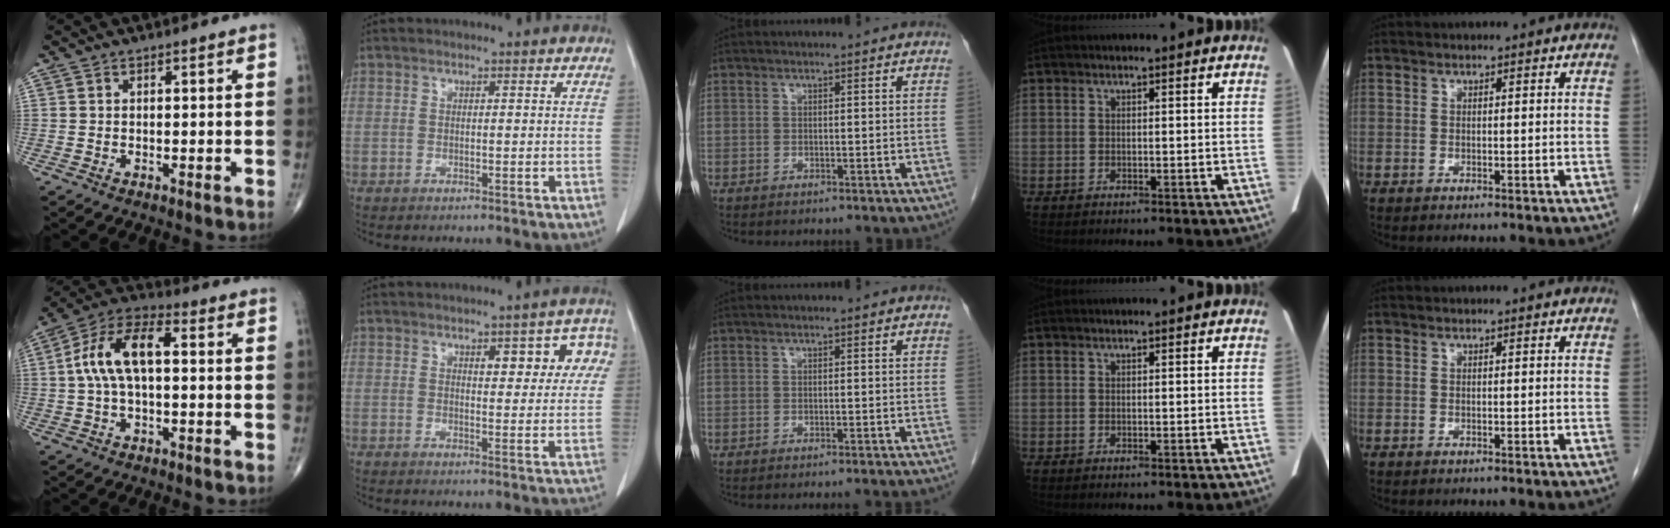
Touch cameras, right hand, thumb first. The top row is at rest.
{"thumb": {"total": 11.9, "force": [1.0, 5.7, 10.4], "torque": [-0.206, 0.038, 0.011]}, "index": {"total": 8.0, "force": [3.0, 3.2, 6.7], "torque": [-0.065, 0.021, 0.033]}, "middle": {"total": 4.8, "force": [-4.4, -0.7, 1.8], "torque": [-0.015, -0.007, -0.054]}}